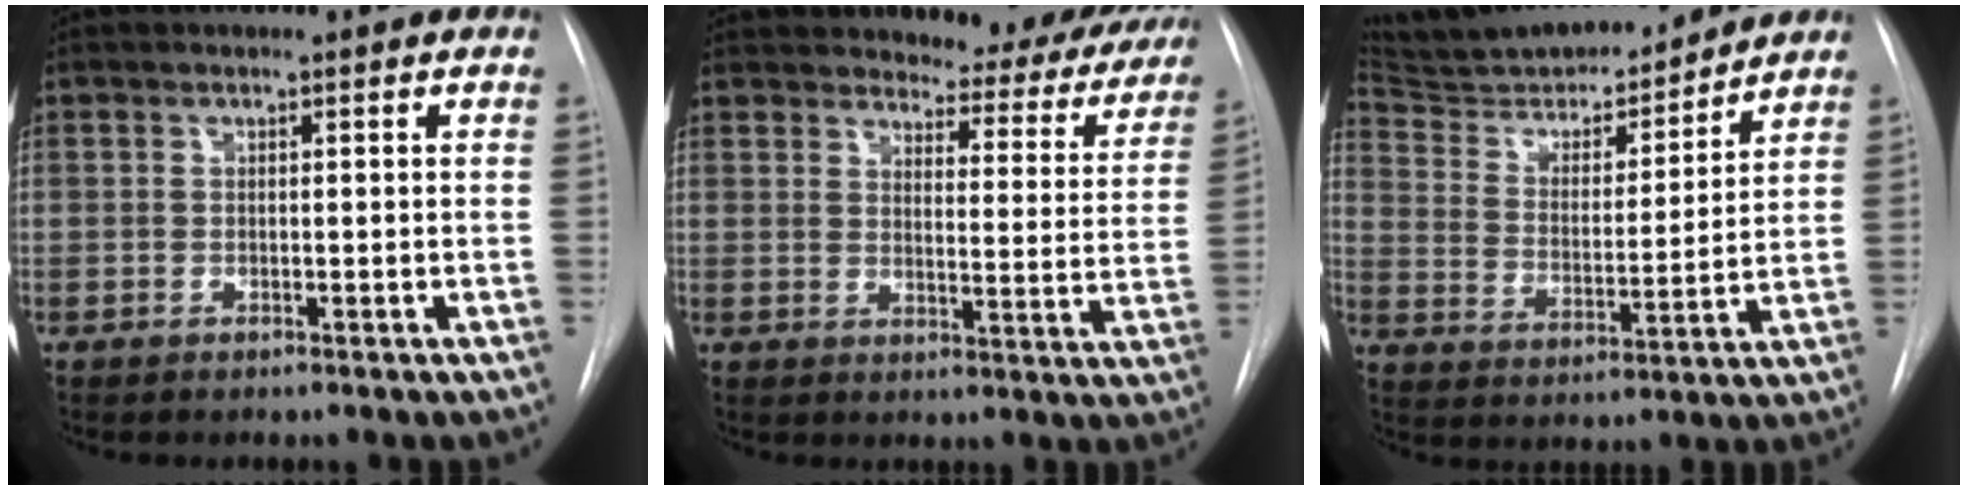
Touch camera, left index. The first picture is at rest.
{"total": 19.7, "force": [18.0, 5.8, 5.4], "torque": [-0.052, -0.047, 0.202]}
{"total": 17.7, "force": [16.5, 3.5, 5.4], "torque": [-0.088, -0.008, 0.264]}